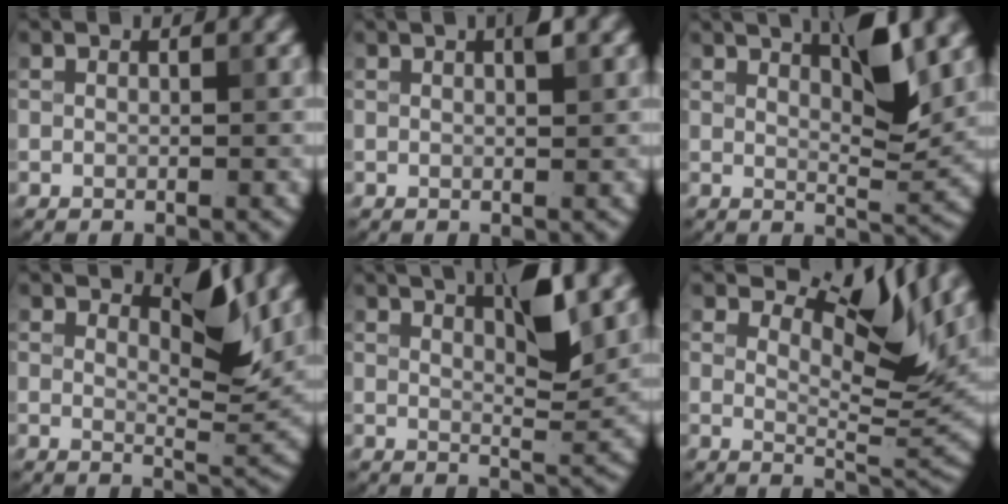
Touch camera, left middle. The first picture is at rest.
{"total": 0.6, "force": [-0.4, -0.5, 0.2], "torque": [-0.015, 0.000, 0.010]}
{"total": 4.0, "force": [2.1, 0.4, 3.4], "torque": [-0.066, -0.001, 0.053]}
{"total": 2.6, "force": [1.8, 0.3, 1.9], "torque": [-0.044, -0.007, 0.043]}
{"total": 4.2, "force": [2.3, 0.6, 3.4], "torque": [-0.061, 0.005, 0.054]}
{"total": 7.2, "force": [4.3, 2.2, 5.4], "torque": [-0.099, 0.006, 0.088]}